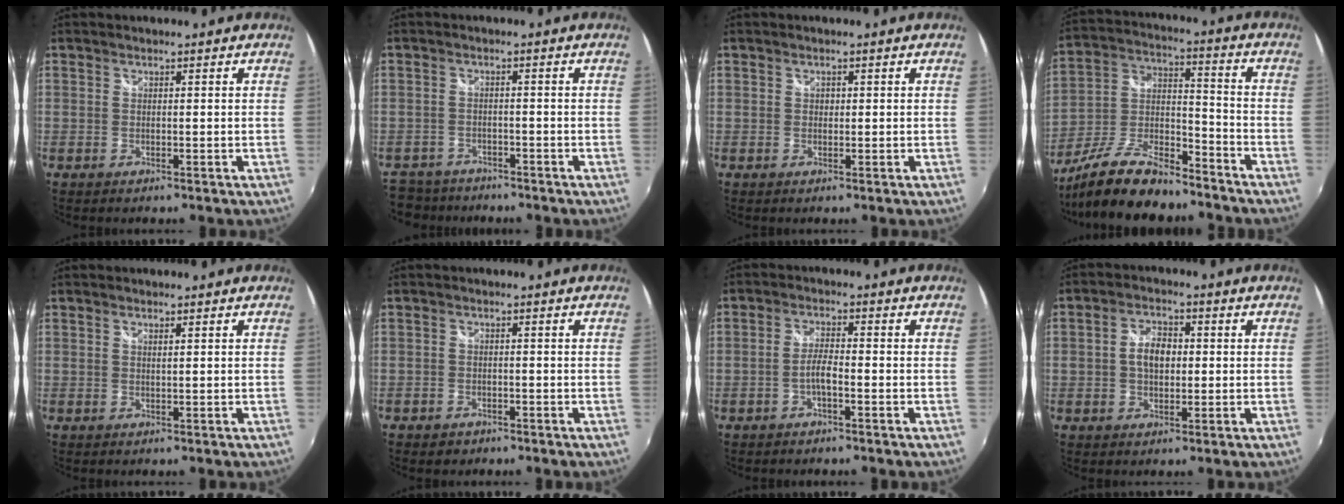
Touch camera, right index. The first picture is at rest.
{"total": 7.2, "force": [-6.3, 3.4, 0.8], "torque": [-0.041, -0.001, -0.108]}
{"total": 0.8, "force": [0.1, 0.8, 0.2], "torque": [-0.001, 0.001, 0.000]}
{"total": 17.8, "force": [-13.7, 5.7, 9.8], "torque": [-0.209, -0.009, -0.240]}
{"total": 0.7, "force": [0.4, 0.0, 0.5], "torque": [-0.011, 0.001, 0.006]}
{"total": 2.6, "force": [-1.7, 1.9, 0.5], "torque": [-0.017, -0.001, -0.028]}
{"total": 3.1, "force": [-1.4, 0.5, 2.8], "torque": [-0.059, 0.007, -0.028]}
{"total": 5.7, "force": [0.2, 3.7, 4.3], "torque": [-0.078, 0.012, 0.004]}